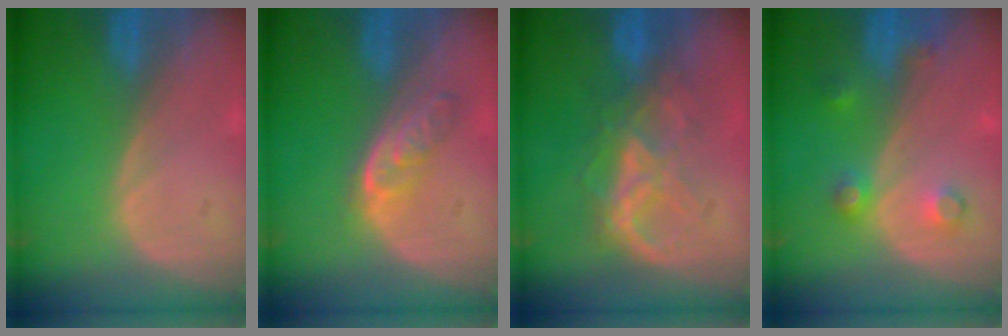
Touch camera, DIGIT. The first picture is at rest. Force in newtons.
{"total": 4.9, "press": 4.3, "slide": 2.2}
{"total": 6.4, "press": 6.3, "slide": 0.7}
{"total": 4.1, "press": 3.6, "slide": 2.0}